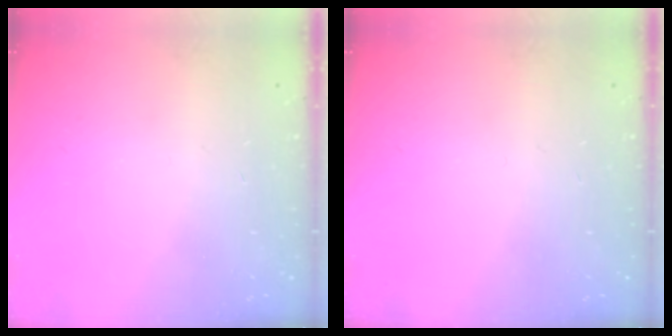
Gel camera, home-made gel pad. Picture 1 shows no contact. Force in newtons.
{"total": 0.0}